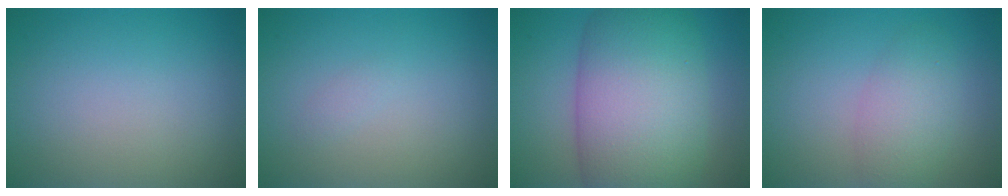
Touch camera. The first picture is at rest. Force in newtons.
{"total": 0.6, "press": 0.6, "slide": 0.0}
{"total": 13.1, "press": 13.1, "slide": 0.2}
{"total": 3.4, "press": 3.4, "slide": 0.0}